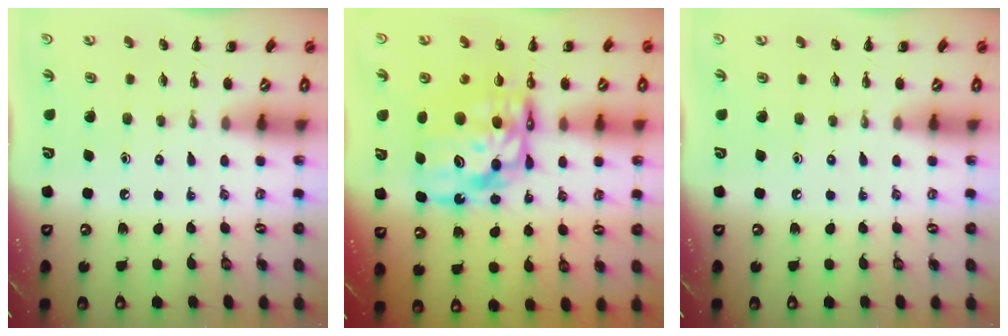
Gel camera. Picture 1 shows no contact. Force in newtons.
{"total": 14.0, "press": 13.5, "slide": 3.8}
{"total": 0.0}